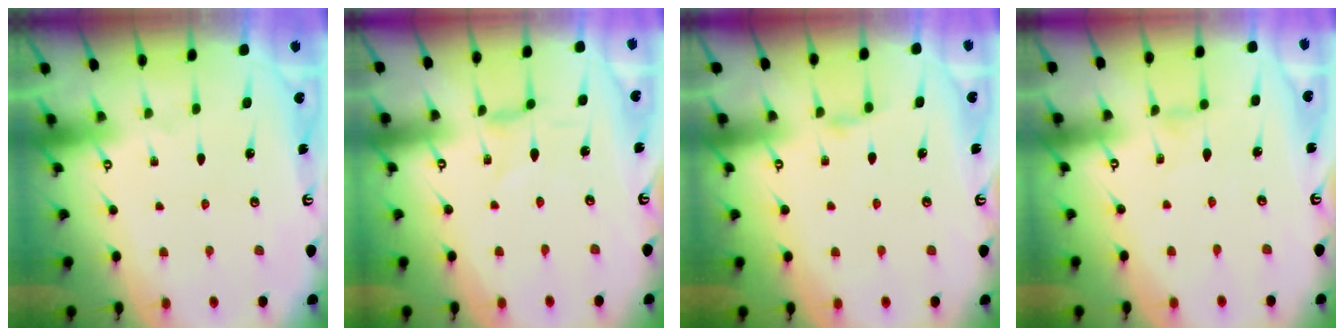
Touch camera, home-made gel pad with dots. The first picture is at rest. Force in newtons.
{"total": 0.0}
{"total": 2.6, "press": 2.6, "slide": 0.4}
{"total": 0.0}